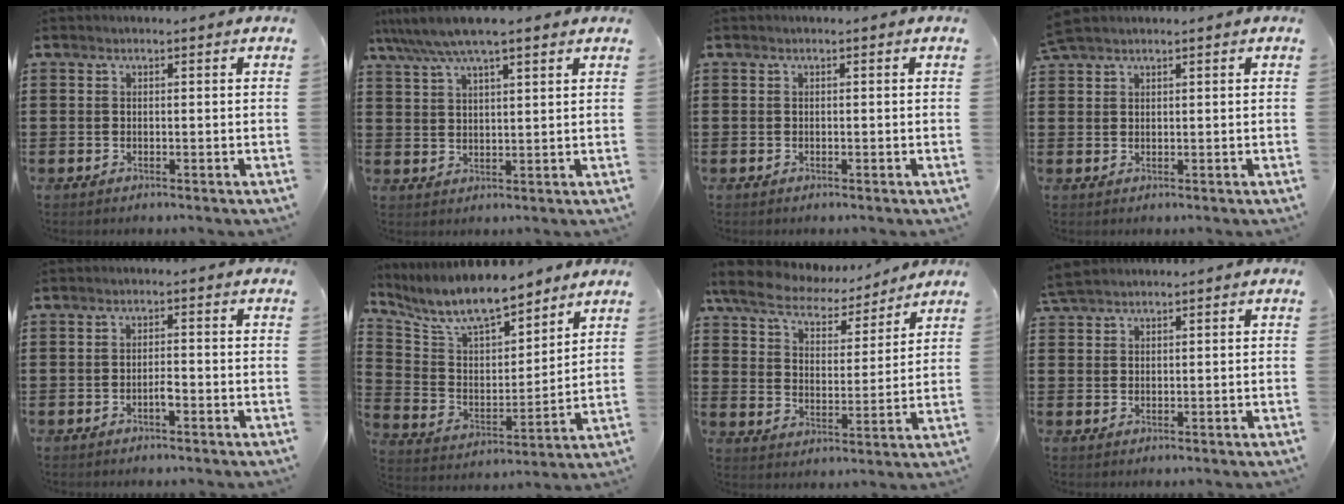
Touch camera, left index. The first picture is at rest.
{"total": 6.8, "force": [5.3, 1.0, 4.1], "torque": [-0.092, -0.011, 0.095]}
{"total": 0.0}
{"total": 2.1, "force": [1.8, 0.5, 1.0], "torque": [-0.024, 0.002, 0.035]}
{"total": 1.9, "force": [-0.9, 0.5, 1.6], "torque": [-0.031, 0.003, -0.017]}
{"total": 10.3, "force": [9.0, 2.7, 4.3], "torque": [-0.120, -0.046, 0.159]}
{"total": 7.1, "force": [6.4, 2.1, 2.5], "torque": [-0.078, -0.032, 0.110]}
{"total": 2.5, "force": [2.2, 0.5, 1.0], "torque": [-0.024, 0.004, 0.044]}